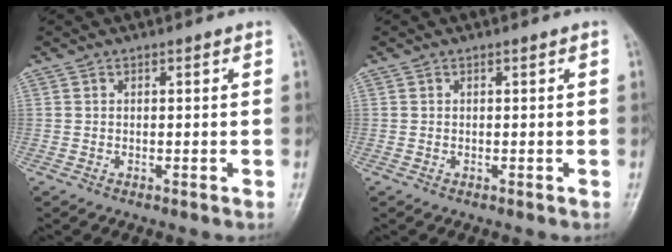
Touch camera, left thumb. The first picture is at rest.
{"total": 0.0}